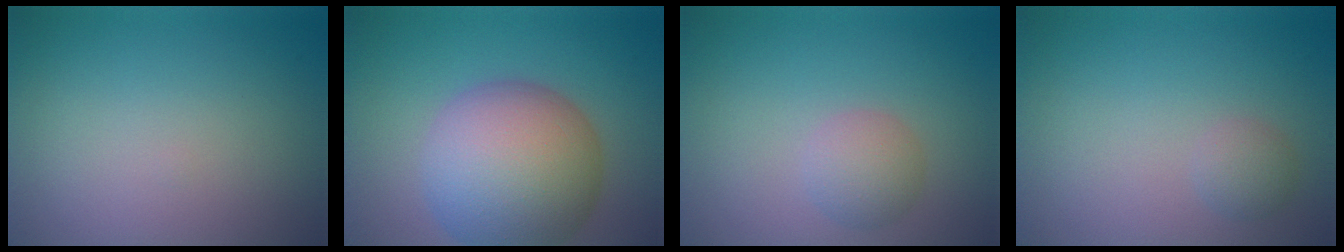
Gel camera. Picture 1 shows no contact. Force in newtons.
{"total": 11.3, "press": 11.3, "slide": 0.4}
{"total": 2.3, "press": 2.3, "slide": 0.0}
{"total": 1.3, "press": 1.3, "slide": 0.1}